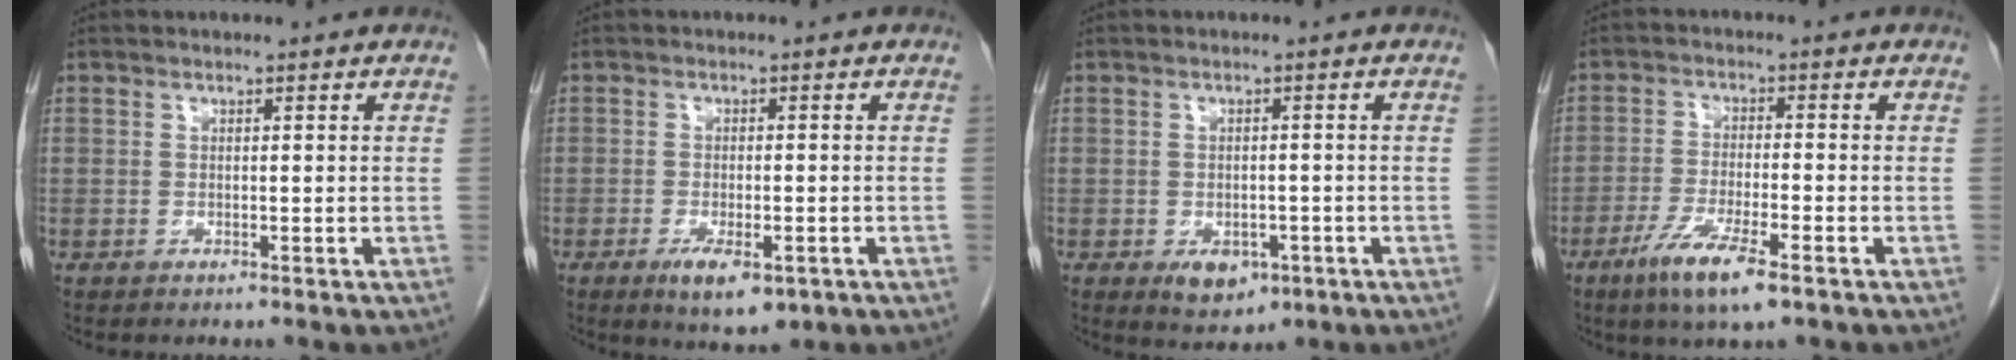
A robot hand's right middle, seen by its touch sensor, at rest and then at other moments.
{"total": 5.8, "force": [-2.9, 1.9, 4.6], "torque": [-0.074, -0.011, -0.036]}
{"total": 4.4, "force": [-2.1, 2.8, 2.8], "torque": [-0.040, -0.002, -0.018]}
{"total": 7.7, "force": [-4.6, 0.8, 6.2], "torque": [-0.124, -0.018, -0.080]}